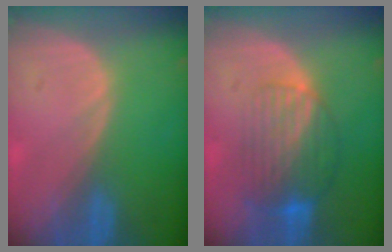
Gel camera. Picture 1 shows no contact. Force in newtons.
{"total": 8.4, "press": 7.2, "slide": 4.4}